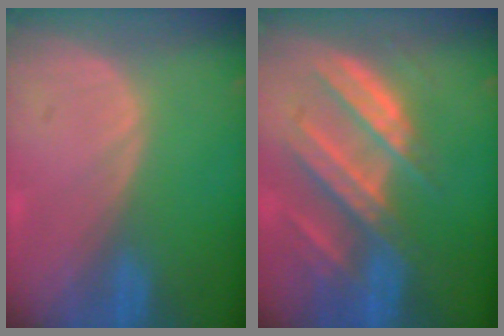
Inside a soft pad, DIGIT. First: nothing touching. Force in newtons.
{"total": 9.6, "press": 8.5, "slide": 4.4}